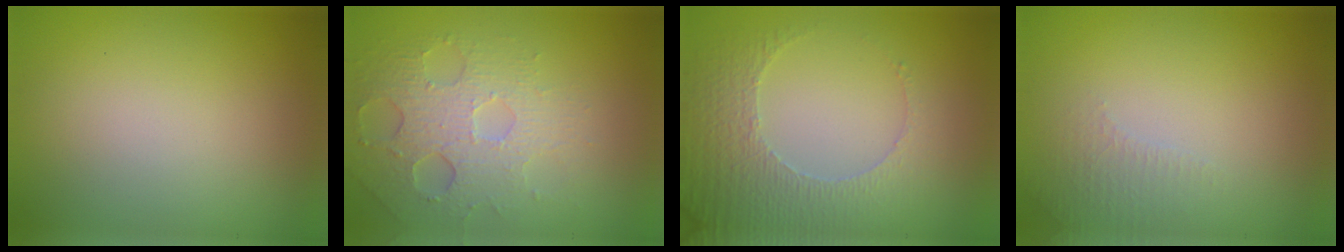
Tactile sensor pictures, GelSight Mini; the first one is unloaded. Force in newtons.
{"total": 4.5, "press": 3.8, "slide": 2.3}
{"total": 4.7, "press": 3.6, "slide": 3.0}
{"total": 1.6, "press": 1.6, "slide": 0.4}